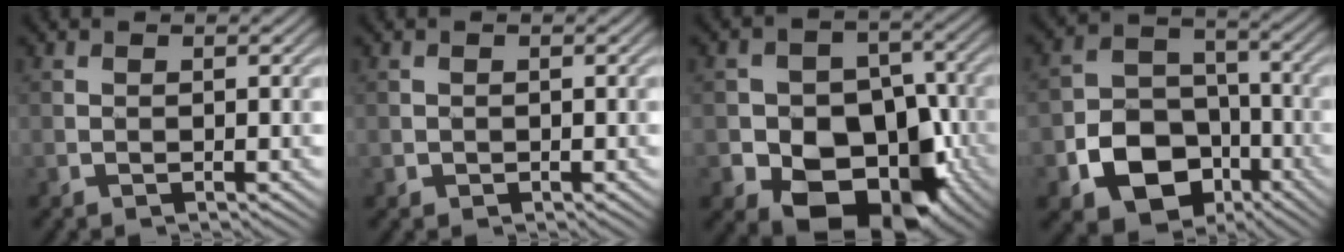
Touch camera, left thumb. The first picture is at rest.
{"total": 0.8, "force": [-0.1, 0.8, 0.1], "torque": [0.001, -0.007, -0.003]}
{"total": 15.2, "force": [-5.9, 11.4, 8.2], "torque": [-0.111, -0.019, -0.124]}
{"total": 12.4, "force": [-5.8, 9.1, 6.2], "torque": [-0.134, -0.039, -0.103]}